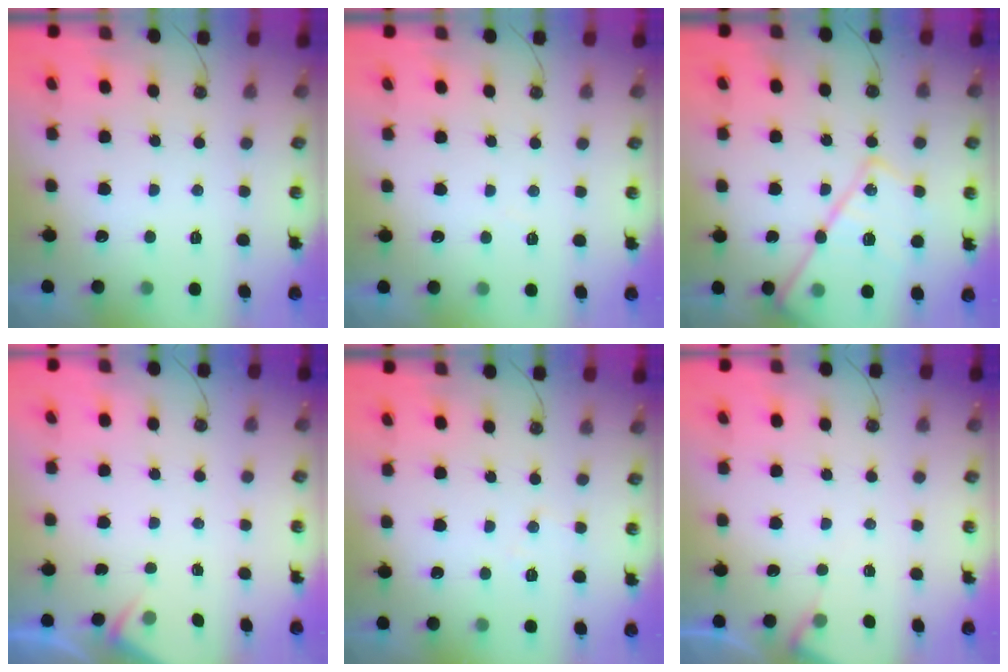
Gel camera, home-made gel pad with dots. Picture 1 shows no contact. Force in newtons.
{"total": 2.6, "press": 2.6, "slide": 0.4}
{"total": 19.3, "press": 19.2, "slide": 1.4}
{"total": 2.6, "press": 2.6, "slide": 0.4}
{"total": 5.1, "press": 5.0, "slide": 0.8}
{"total": 4.3, "press": 4.3, "slide": 0.5}